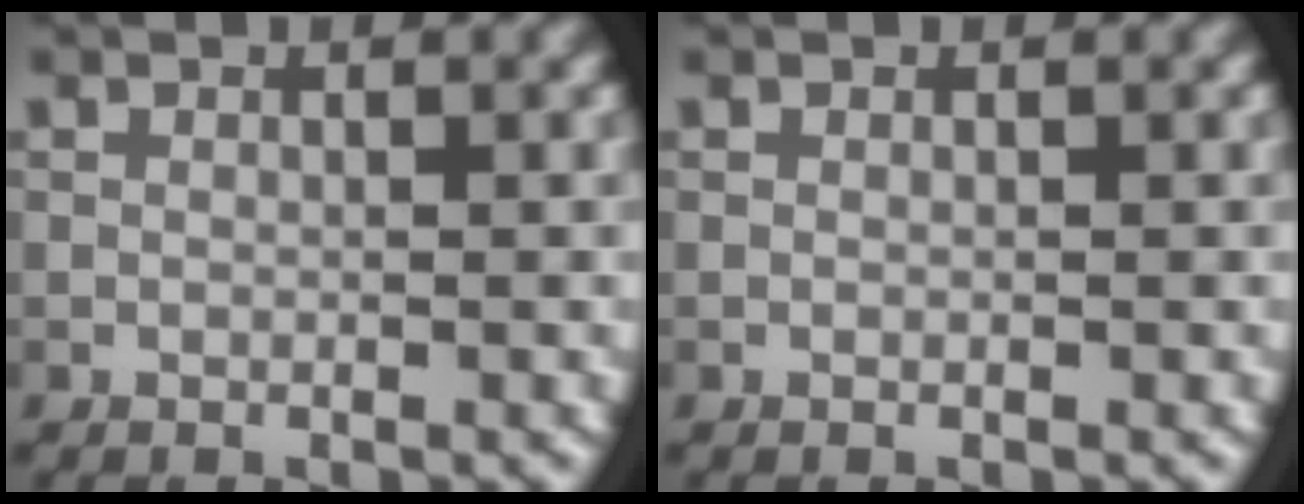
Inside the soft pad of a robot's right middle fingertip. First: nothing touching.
{"total": 0.0}